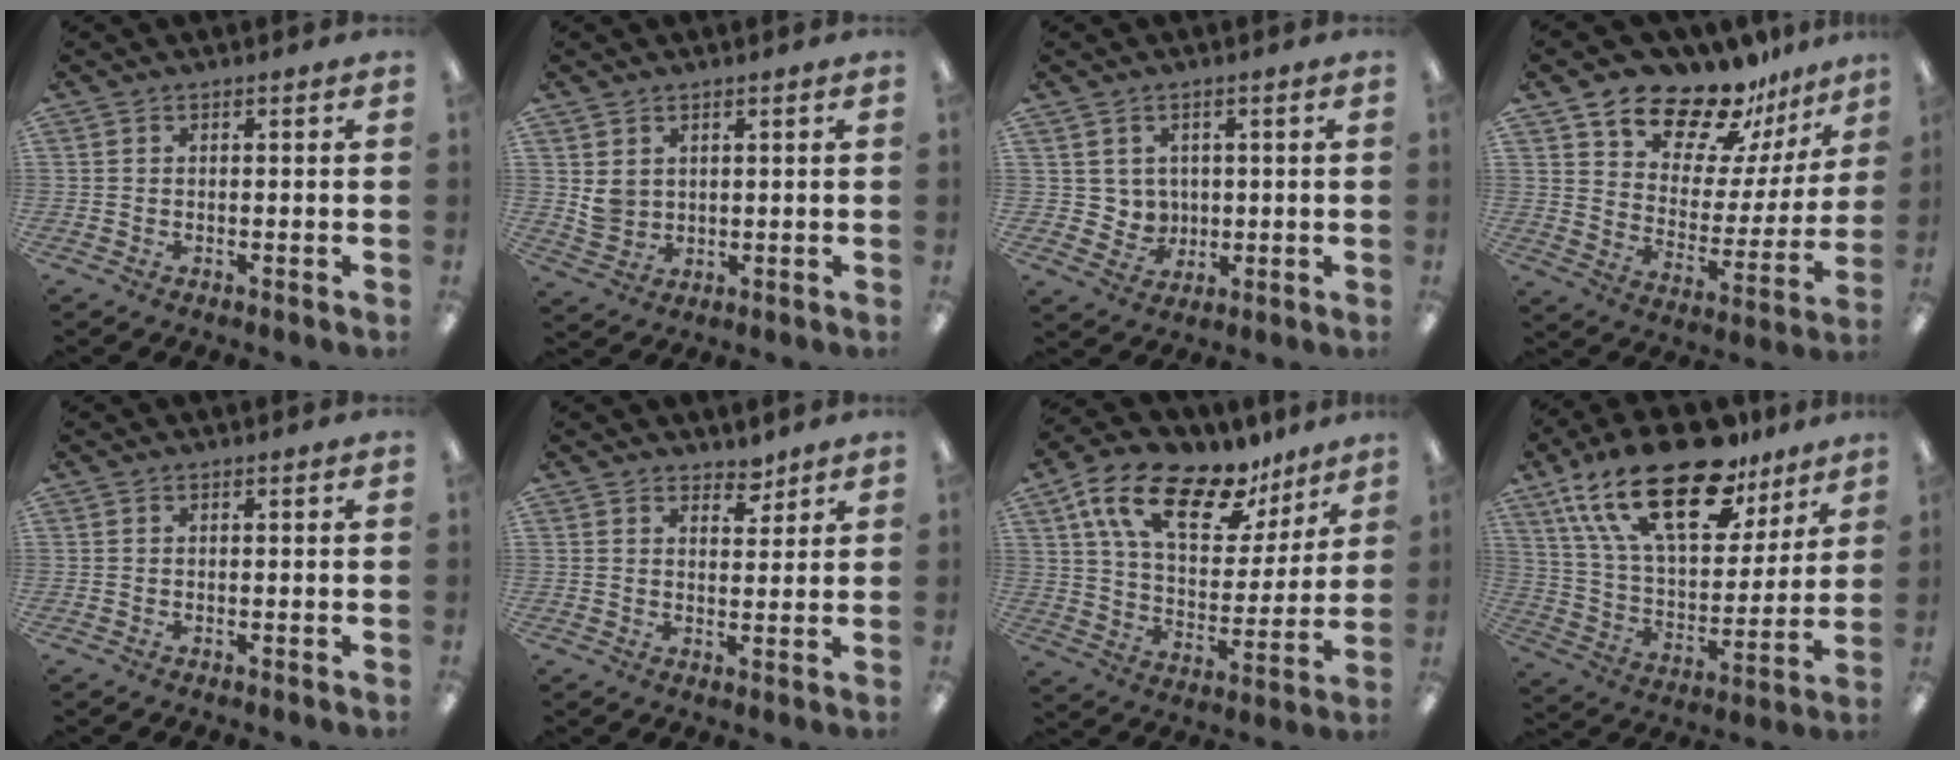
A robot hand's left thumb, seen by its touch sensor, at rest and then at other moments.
{"total": 4.9, "force": [2.4, 4.1, 1.3], "torque": [-0.020, -0.007, 0.046]}
{"total": 4.8, "force": [2.5, 4.1, -0.5], "torque": [0.001, -0.015, 0.048]}
{"total": 16.0, "force": [14.0, 6.7, 4.0], "torque": [-0.076, -0.123, 0.252]}
{"total": 0.0}
{"total": 3.9, "force": [3.4, 1.8, 0.7], "torque": [0.005, -0.023, 0.059]}
{"total": 20.8, "force": [13.3, 9.7, 12.7], "torque": [-0.224, -0.064, 0.232]}
{"total": 27.8, "force": [17.2, 12.3, 18.0], "torque": [-0.331, -0.097, 0.293]}